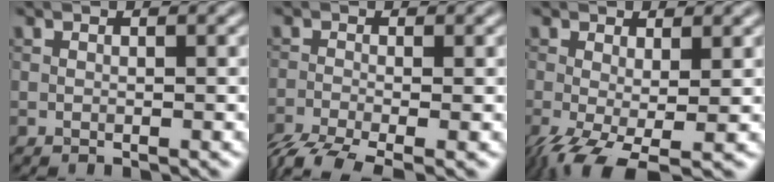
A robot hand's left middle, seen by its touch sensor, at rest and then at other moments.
{"total": 4.7, "force": [-3.5, 1.4, 2.8], "torque": [-0.057, -0.014, -0.072]}
{"total": 5.9, "force": [-2.7, 2.4, 4.6], "torque": [-0.107, -0.022, -0.047]}